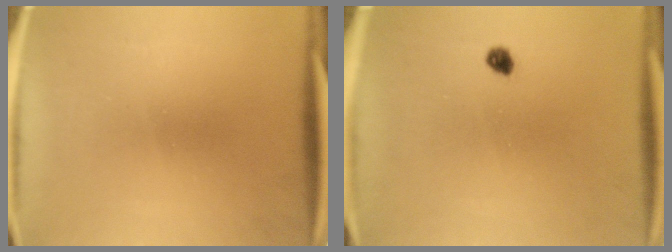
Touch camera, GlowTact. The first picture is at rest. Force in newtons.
{"total": 1.7}